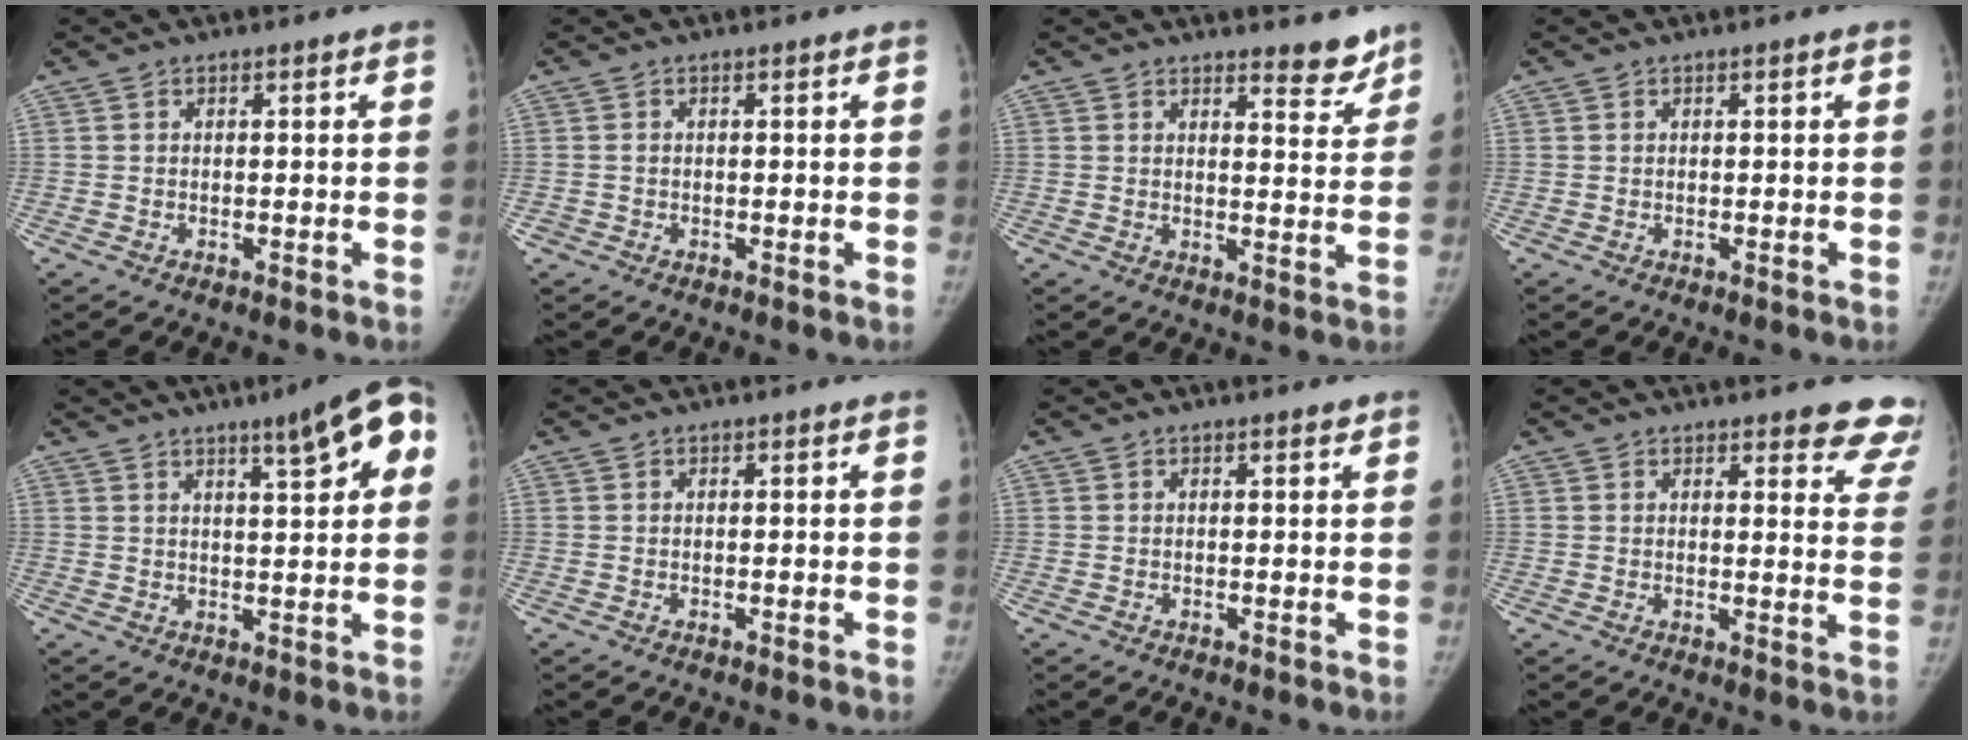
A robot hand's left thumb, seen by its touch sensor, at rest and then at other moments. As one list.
[{"total": 0.6, "force": [-0.2, 0.6, 0.0], "torque": [0.006, 0.003, -0.004]}, {"total": 4.7, "force": [4.1, 1.4, 1.7], "torque": [0.001, -0.036, 0.053]}, {"total": 0.0}, {"total": 9.8, "force": [4.0, 2.0, 8.6], "torque": [-0.101, 0.000, 0.050]}, {"total": 0.0}, {"total": 0.5, "force": [0.4, 0.2, 0.2], "torque": [-0.001, -0.002, 0.005]}, {"total": 9.8, "force": [8.9, 2.9, 2.9], "torque": [0.016, -0.055, 0.069]}]